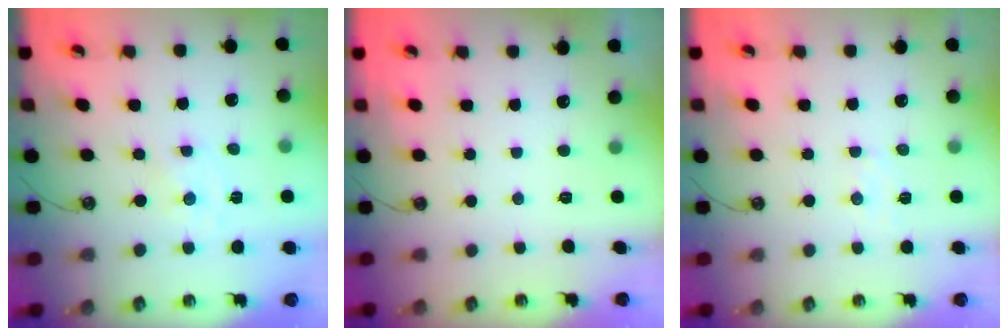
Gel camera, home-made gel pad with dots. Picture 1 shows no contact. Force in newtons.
{"total": 0.0}
{"total": 4.6, "press": 4.6, "slide": 0.5}